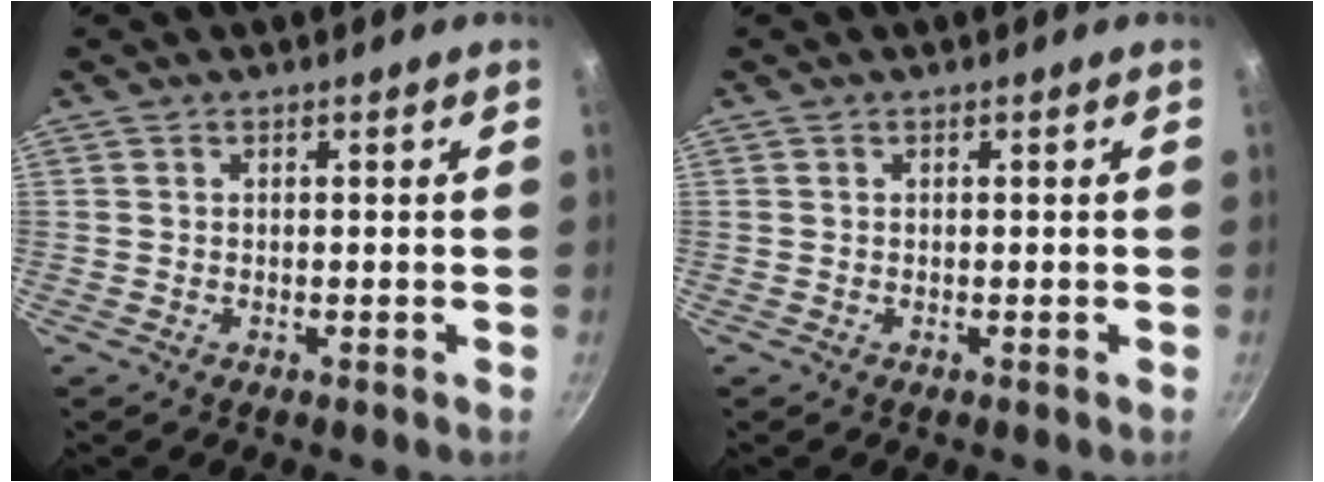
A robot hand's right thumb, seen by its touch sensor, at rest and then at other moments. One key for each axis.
{"total": 0.0}